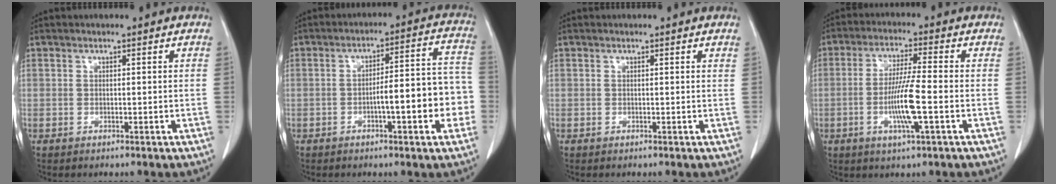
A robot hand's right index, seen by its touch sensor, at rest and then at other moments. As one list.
[{"total": 11.1, "force": [-2.9, 2.2, 10.5], "torque": [-0.135, 0.036, -0.036]}, {"total": 0.0}, {"total": 8.3, "force": [-2.1, 0.0, 8.0], "torque": [-0.153, -0.008, -0.042]}]